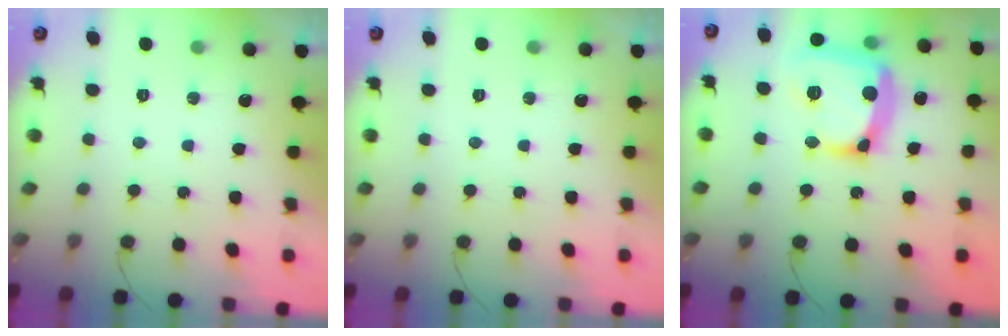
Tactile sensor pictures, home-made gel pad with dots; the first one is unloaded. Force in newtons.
{"total": 0.0}
{"total": 19.9, "press": 19.8, "slide": 1.9}